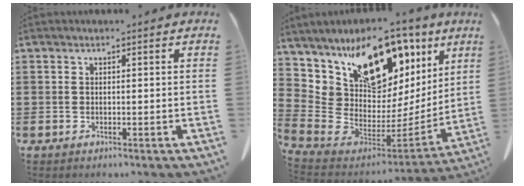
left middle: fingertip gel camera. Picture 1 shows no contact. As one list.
[{"total": 11.4, "force": [8.8, 5.5, 4.7], "torque": [-0.118, -0.072, 0.159]}]